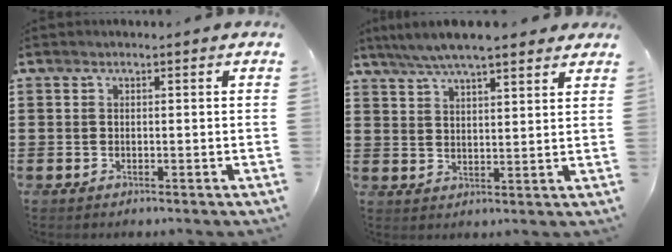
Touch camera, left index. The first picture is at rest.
{"total": 5.7, "force": [4.9, 0.7, 2.8], "torque": [-0.068, -0.009, 0.087]}